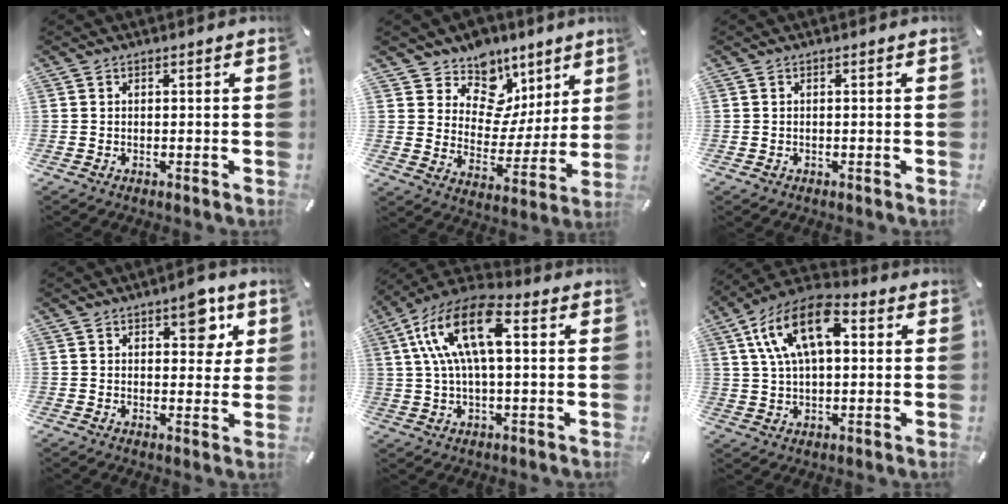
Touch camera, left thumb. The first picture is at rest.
{"total": 10.9, "force": [6.8, 8.3, 2.2], "torque": [-0.030, -0.075, 0.126]}
{"total": 0.5, "force": [-0.1, 0.5, 0.2], "torque": [-0.002, 0.003, -0.004]}
{"total": 7.5, "force": [3.8, 4.2, 4.9], "torque": [-0.041, -0.017, 0.058]}
{"total": 15.7, "force": [4.2, 7.2, 13.3], "torque": [-0.285, 0.000, 0.073]}
{"total": 15.0, "force": [4.9, 8.4, 11.5], "torque": [-0.223, 0.005, 0.088]}